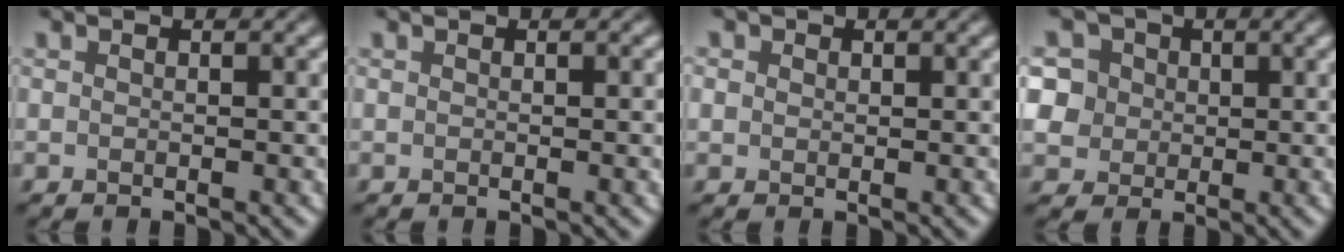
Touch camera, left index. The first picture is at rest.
{"total": 0.9, "force": [0.0, 0.2, 0.9], "torque": [-0.010, 0.000, 0.001]}
{"total": 1.2, "force": [0.5, 1.1, 0.4], "torque": [-0.004, 0.001, 0.002]}
{"total": 7.3, "force": [2.8, 6.1, 2.9], "torque": [-0.054, 0.025, 0.022]}